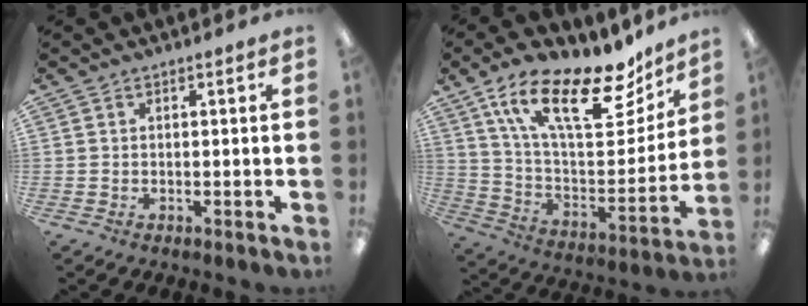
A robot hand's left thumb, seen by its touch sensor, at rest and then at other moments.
{"total": 23.7, "force": [14.9, 9.1, 15.9], "torque": [-0.256, -0.076, 0.257]}